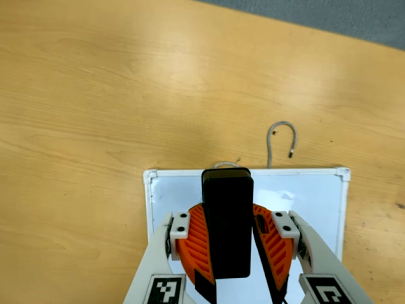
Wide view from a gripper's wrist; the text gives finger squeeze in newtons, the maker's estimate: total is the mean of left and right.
{"total": 8.5, "left": 8.7, "right": 8.2}